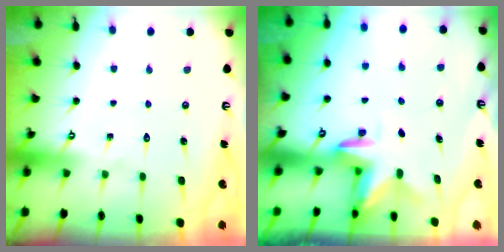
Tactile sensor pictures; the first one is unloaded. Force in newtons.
{"total": 3.0, "press": 3.0, "slide": 0.3}